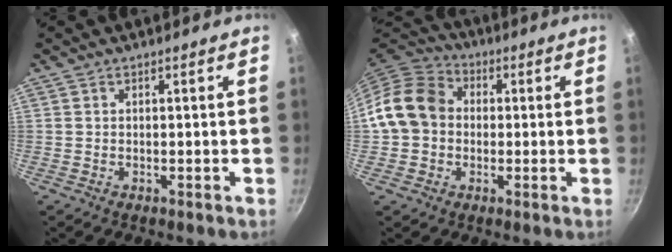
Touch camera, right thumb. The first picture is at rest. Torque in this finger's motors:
{"motor_torque": [-0.22, 0.74, -0.21, -0.03, 0.28]}